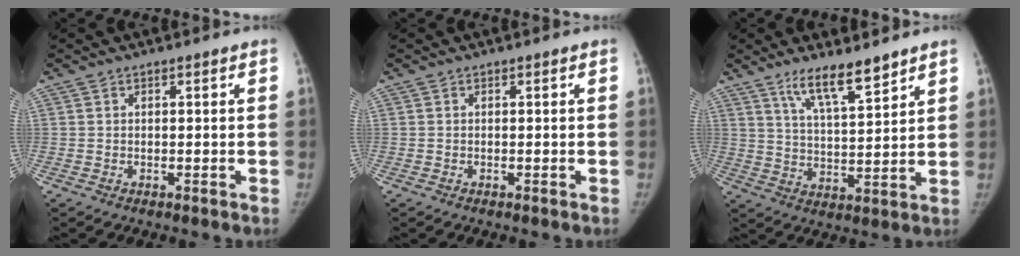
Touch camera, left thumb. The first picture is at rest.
{"total": 0.0}
{"total": 9.3, "force": [6.9, 1.9, 5.9], "torque": [-0.093, -0.048, 0.129]}